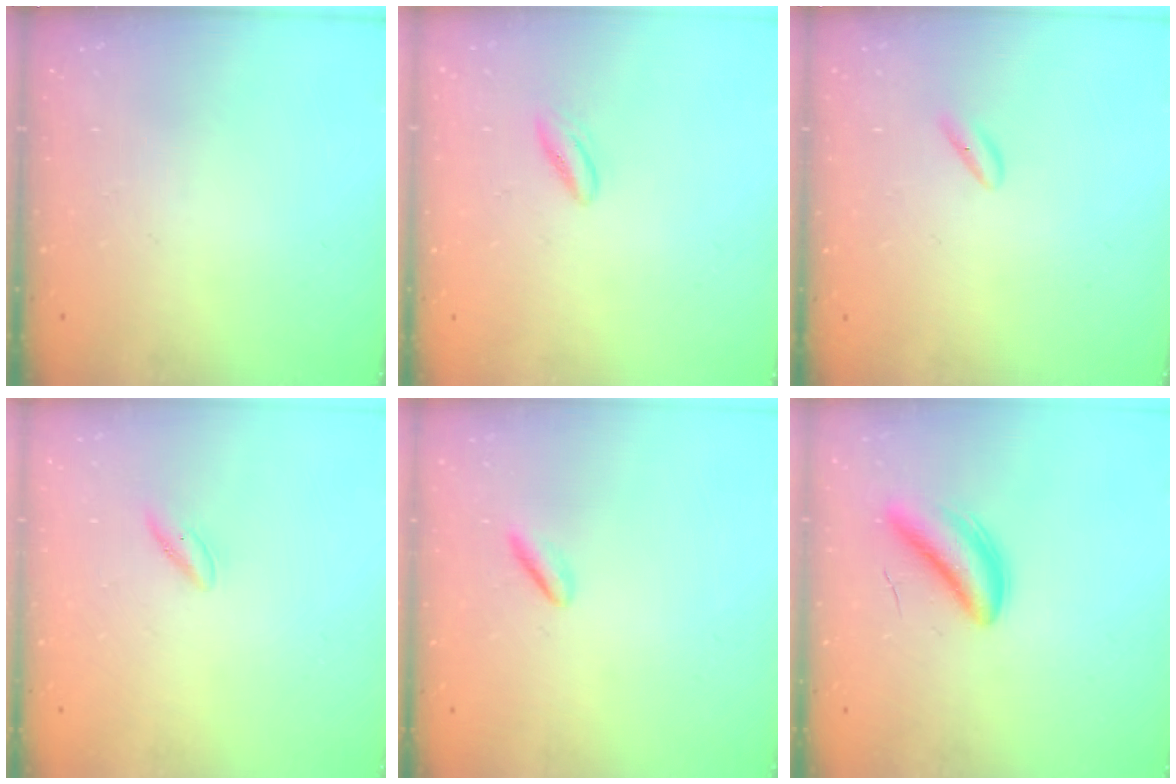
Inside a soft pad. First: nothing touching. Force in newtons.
{"total": 4.1, "press": 4.0, "slide": 1.1}
{"total": 2.0, "press": 1.8, "slide": 0.7}
{"total": 2.2, "press": 2.0, "slide": 0.8}
{"total": 1.0, "press": 0.7, "slide": 0.7}
{"total": 5.2, "press": 5.0, "slide": 1.5}